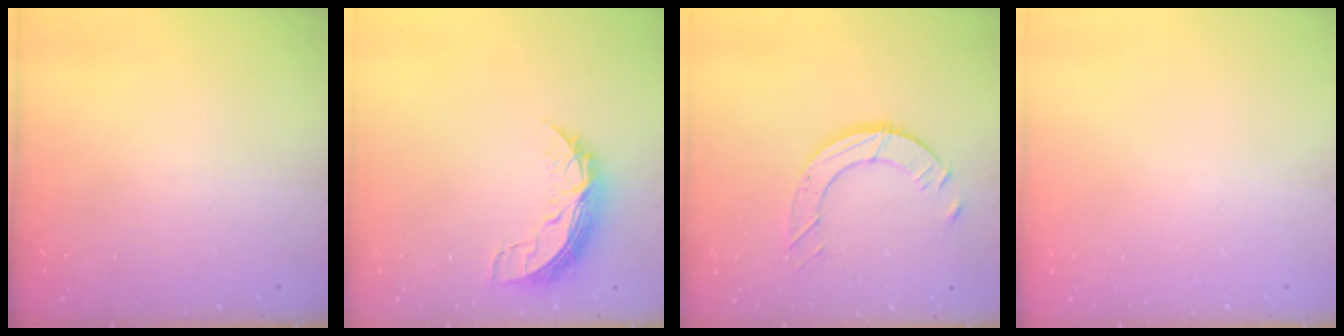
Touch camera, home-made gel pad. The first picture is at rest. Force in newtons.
{"total": 7.9, "press": 7.9, "slide": 0.6}
{"total": 8.4, "press": 8.4, "slide": 0.5}
{"total": 0.0}